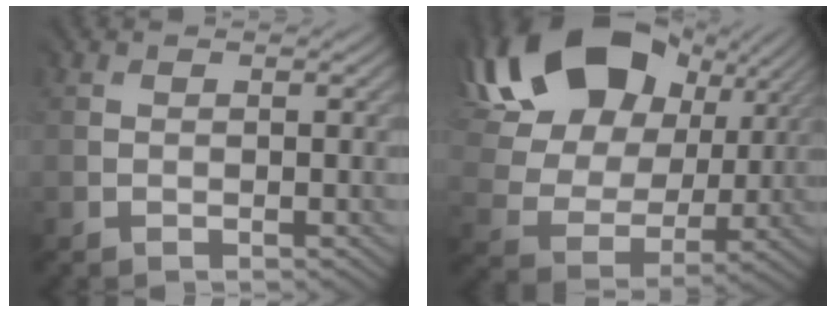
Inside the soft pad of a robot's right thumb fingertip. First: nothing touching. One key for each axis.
{"total": 17.5, "fx": 8.6, "fy": 11.2, "fz": 10.2, "tx": -0.227, "ty": 0.042, "tz": 0.150}